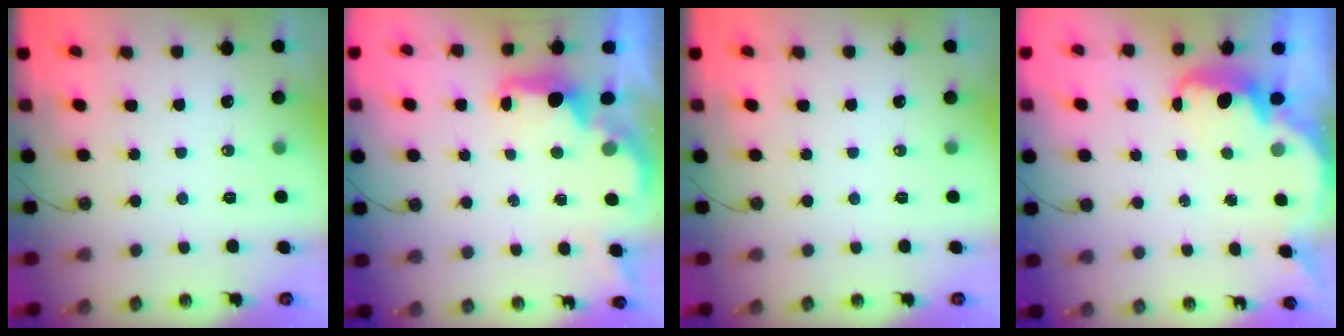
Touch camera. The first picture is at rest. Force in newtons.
{"total": 2.2, "press": 2.1, "slide": 0.8}
{"total": 0.0}
{"total": 2.6, "press": 2.5, "slide": 0.6}